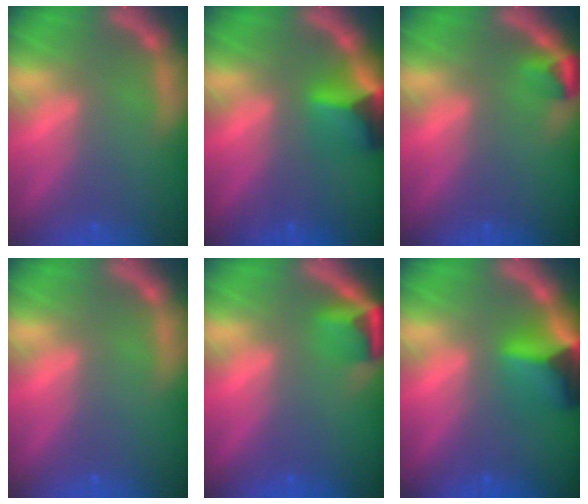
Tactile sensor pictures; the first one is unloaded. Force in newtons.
{"total": 4.9}
{"total": 1.9}
{"total": 0.0}
{"total": 3.4}
{"total": 6.4}